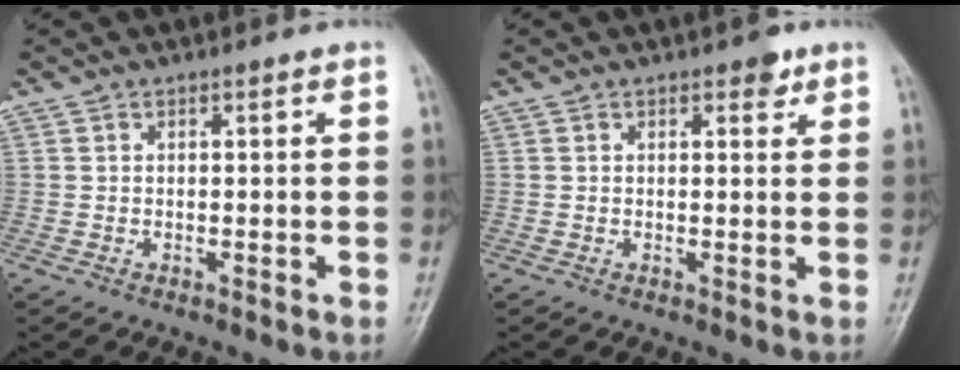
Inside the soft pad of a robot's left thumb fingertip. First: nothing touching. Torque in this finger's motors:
{"motor_torque": [0.66, 0.18, 0.13, -0.24, 0.01]}